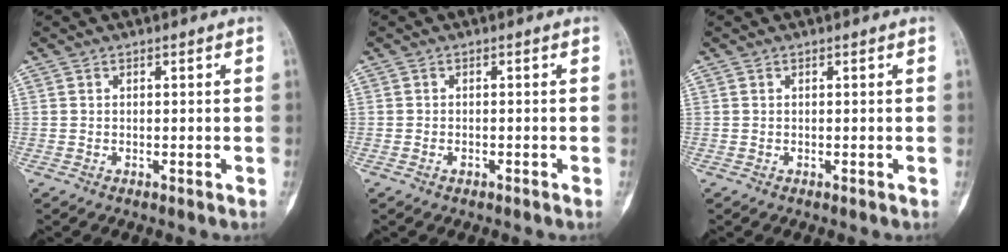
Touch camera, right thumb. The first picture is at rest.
{"total": 0.7, "force": [-0.4, 0.5, 0.4], "torque": [-0.009, 0.006, -0.006]}
{"total": 0.0}